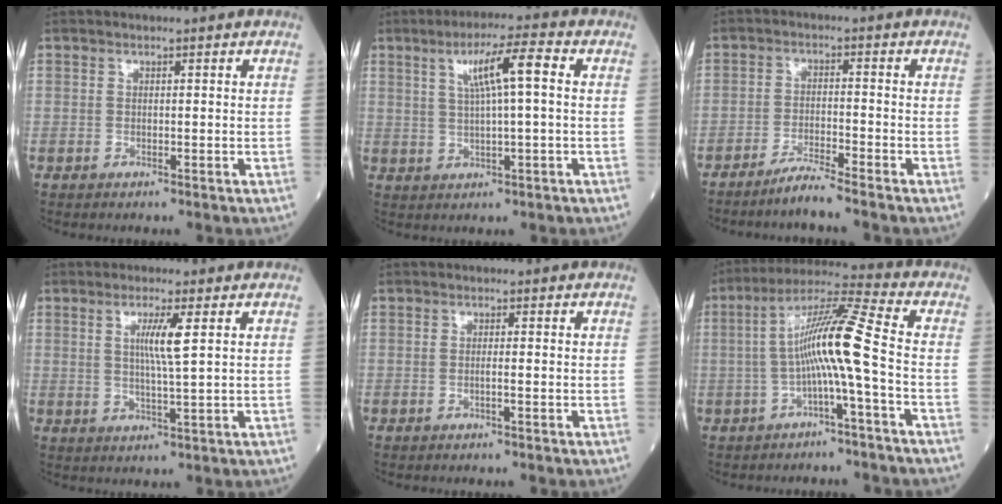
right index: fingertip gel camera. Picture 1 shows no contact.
{"total": 7.4, "force": [2.0, 0.2, 7.1], "torque": [-0.125, 0.010, 0.033]}
{"total": 4.0, "force": [-3.5, -0.8, 1.7], "torque": [-0.033, -0.014, -0.071]}
{"total": 4.8, "force": [1.5, -0.5, 4.5], "torque": [-0.087, -0.004, 0.026]}
{"total": 0.9, "force": [-0.3, -0.2, 0.8], "torque": [-0.015, 0.001, -0.006]}
{"total": 10.2, "force": [-1.6, -1.0, 10.0], "torque": [-0.181, 0.028, -0.033]}